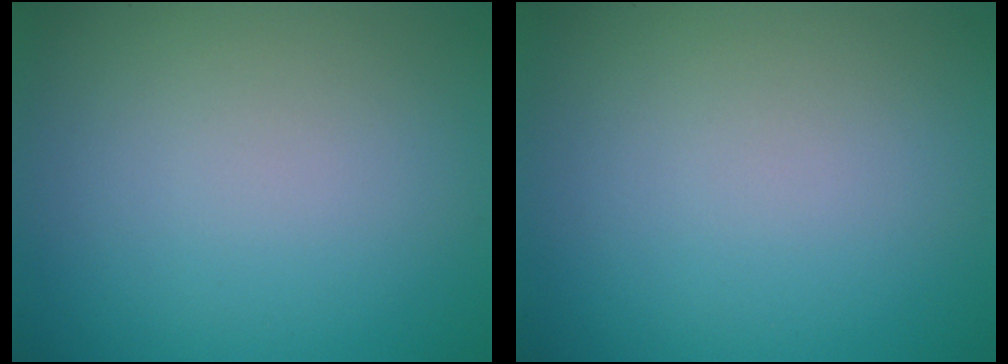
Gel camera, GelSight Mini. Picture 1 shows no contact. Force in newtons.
{"total": 0.0}